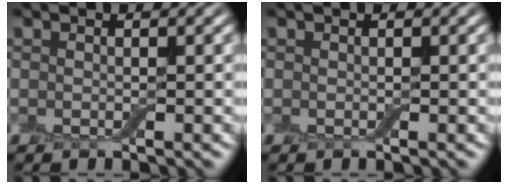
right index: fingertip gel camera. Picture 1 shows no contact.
{"total": 0.0}